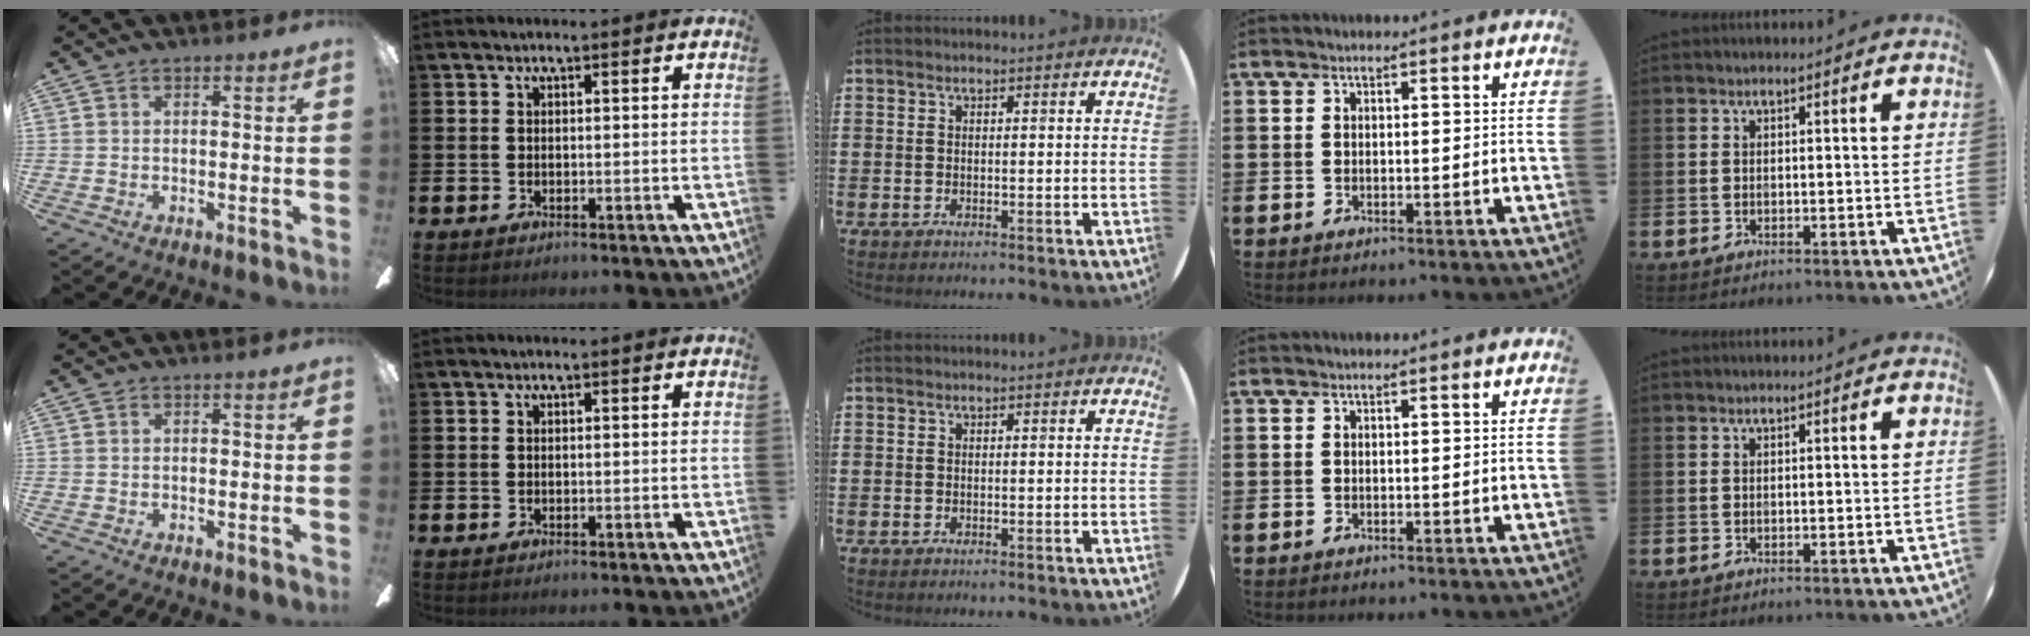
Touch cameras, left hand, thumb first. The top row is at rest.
{}